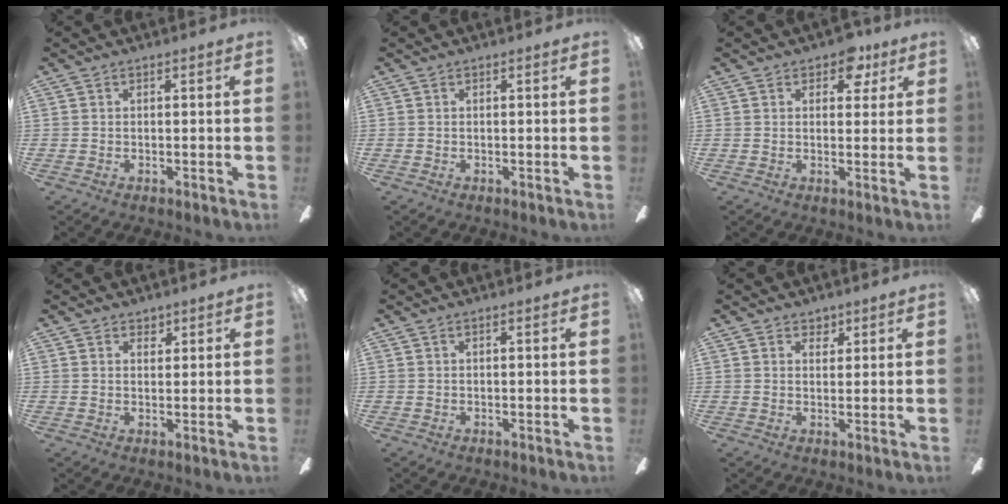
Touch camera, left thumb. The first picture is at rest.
{"total": 0.0}
{"total": 6.4, "force": [4.0, 3.9, 3.3], "torque": [-0.034, -0.010, 0.067]}
{"total": 2.2, "force": [1.7, 1.4, 0.3], "torque": [0.007, -0.005, 0.028]}
{"total": 0.0}
{"total": 2.7, "force": [2.0, 1.8, 0.3], "torque": [0.003, -0.005, 0.034]}